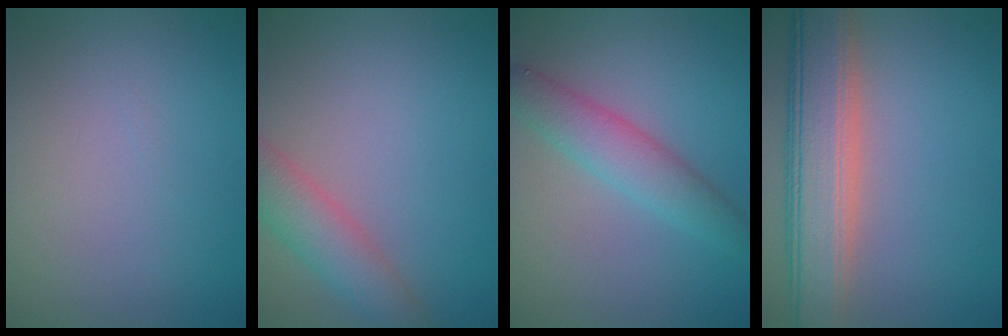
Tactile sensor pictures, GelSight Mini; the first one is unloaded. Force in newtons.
{"total": 4.2, "press": 4.2, "slide": 0.3}
{"total": 3.8, "press": 3.8, "slide": 0.1}
{"total": 7.5, "press": 7.4, "slide": 0.6}